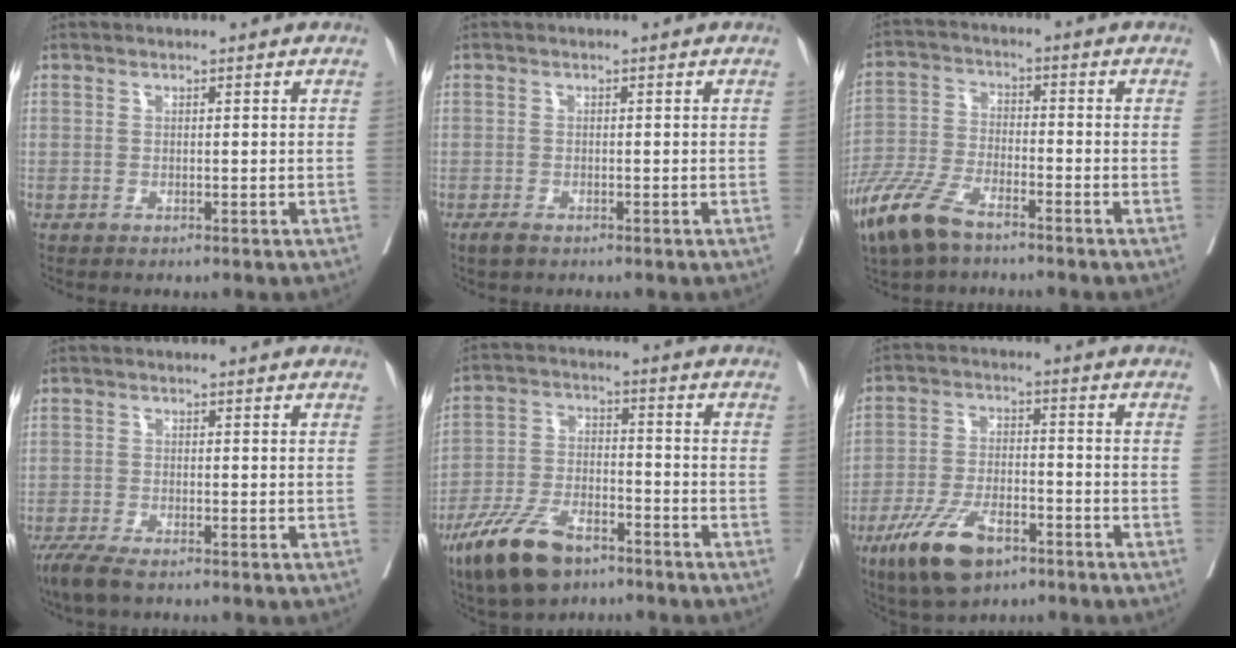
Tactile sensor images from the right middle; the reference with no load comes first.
{"total": 1.4, "force": [-1.0, 0.5, 0.9], "torque": [-0.020, -0.002, -0.016]}
{"total": 9.9, "force": [-7.0, 3.2, 6.2], "torque": [-0.145, -0.020, -0.138]}
{"total": 4.8, "force": [-3.6, 1.0, 3.0], "torque": [-0.057, -0.012, -0.063]}
{"total": 11.5, "force": [-7.7, 4.5, 7.2], "torque": [-0.148, -0.010, -0.145]}
{"total": 10.5, "force": [-6.4, 4.1, 7.3], "torque": [-0.149, -0.009, -0.113]}